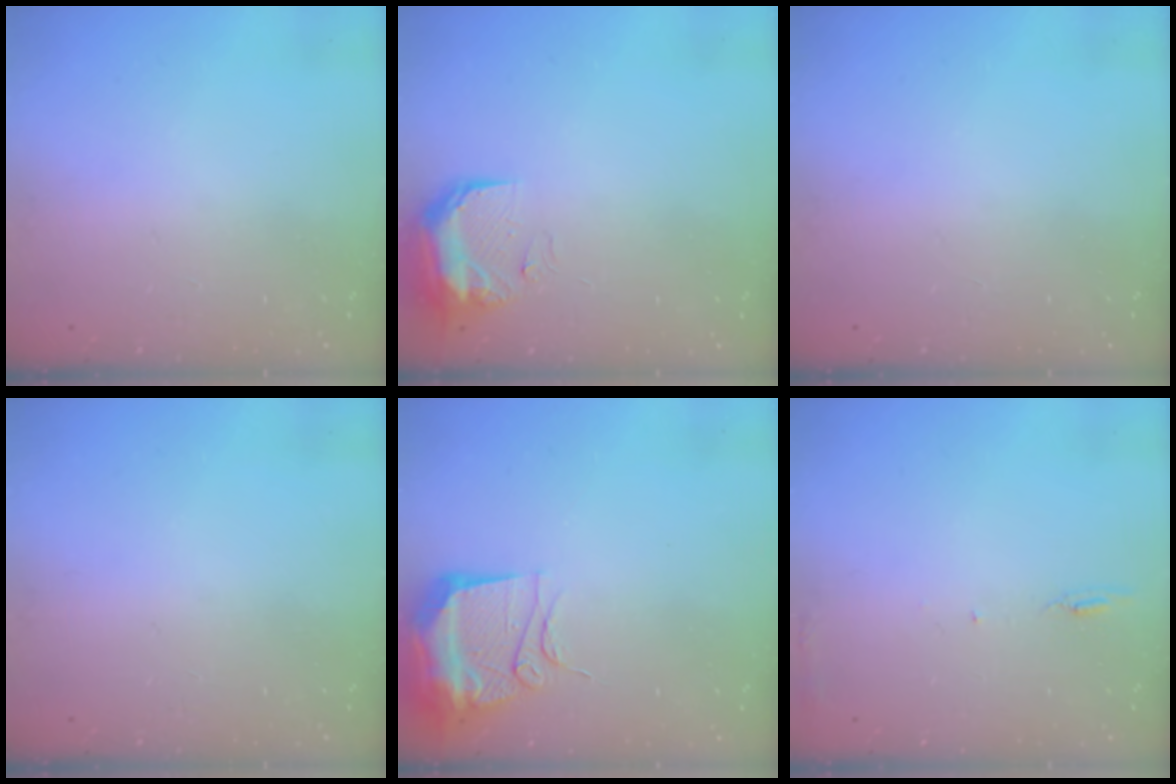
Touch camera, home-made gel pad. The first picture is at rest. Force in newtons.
{"total": 16.9, "press": 11.4, "slide": 12.5}
{"total": 0.0}
{"total": 0.0}
{"total": 12.1, "press": 12.0, "slide": 1.6}
{"total": 4.9, "press": 4.8, "slide": 0.7}